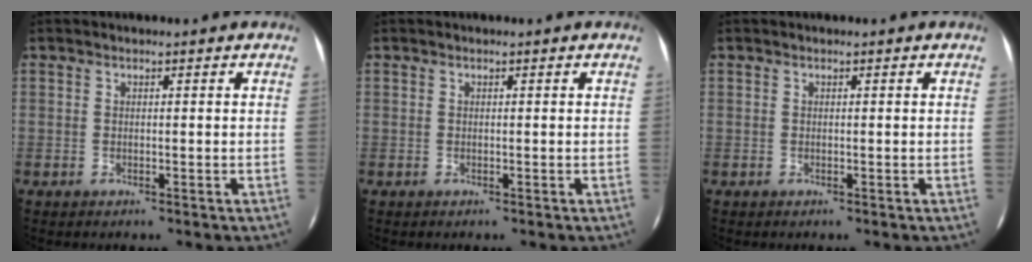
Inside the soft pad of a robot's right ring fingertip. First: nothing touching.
{"total": 0.0}
{"total": 0.0}